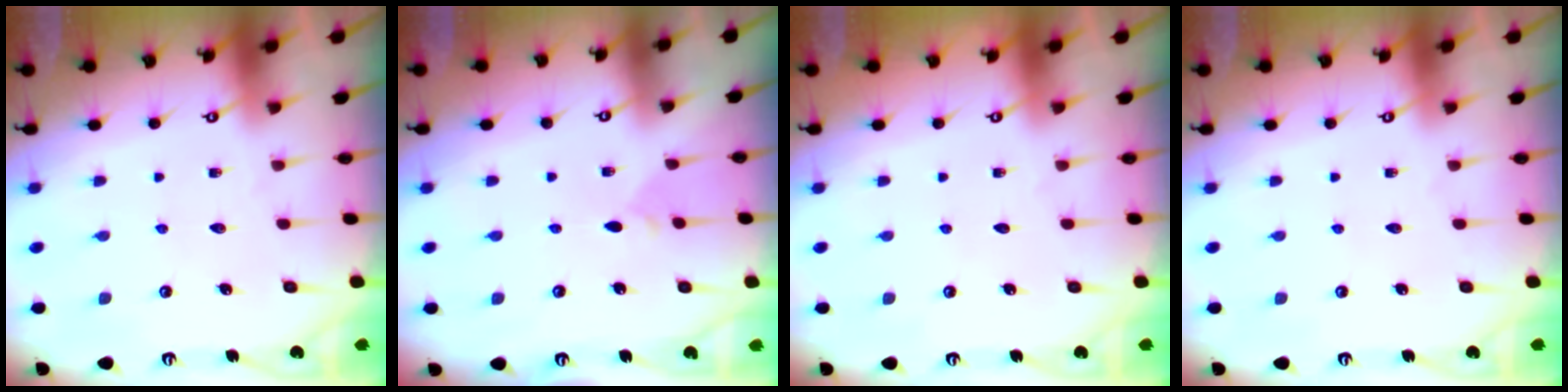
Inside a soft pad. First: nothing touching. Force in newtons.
{"total": 2.5, "press": 2.5, "slide": 0.6}
{"total": 0.0}
{"total": 0.0}